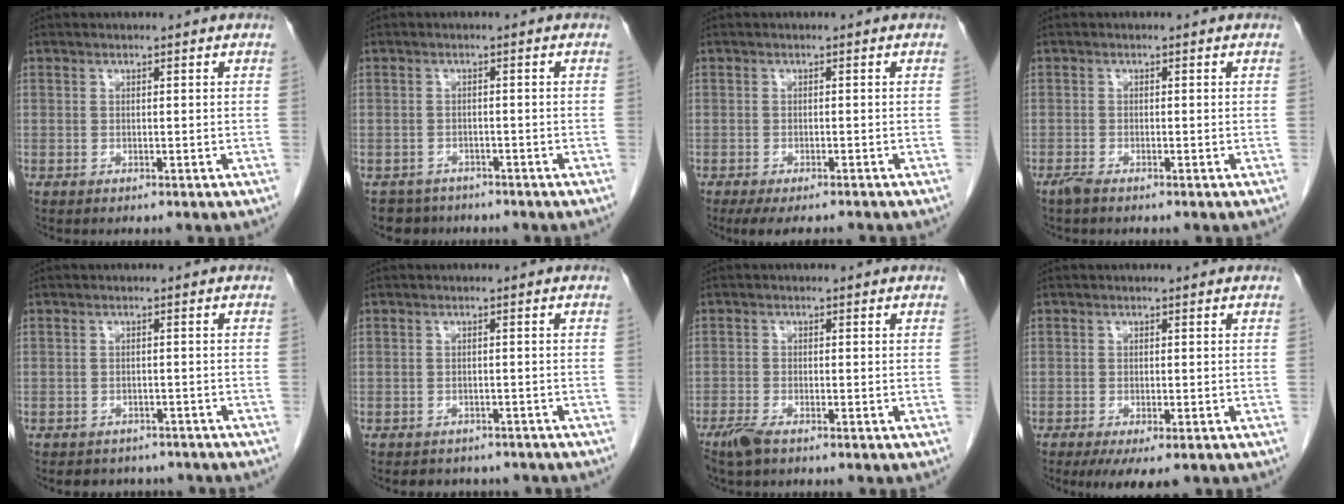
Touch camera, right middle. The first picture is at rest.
{"total": 3.1, "force": [-2.5, 1.9, -0.4], "torque": [0.004, 0.003, -0.040]}
{"total": 6.3, "force": [-5.5, 1.1, 2.8], "torque": [-0.031, -0.011, -0.081]}
{"total": 1.2, "force": [-1.0, 0.1, 0.7], "torque": [-0.021, -0.004, -0.020]}
{"total": 6.4, "force": [-5.7, 2.9, 1.0], "torque": [-0.008, 0.008, -0.061]}
{"total": 6.2, "force": [-5.5, 2.8, 1.2], "torque": [-0.011, 0.007, -0.057]}
{"total": 2.8, "force": [-2.1, 0.5, 1.8], "torque": [-0.043, -0.007, -0.041]}
{"total": 5.0, "force": [-3.2, 1.4, 3.6], "torque": [-0.051, -0.014, -0.047]}